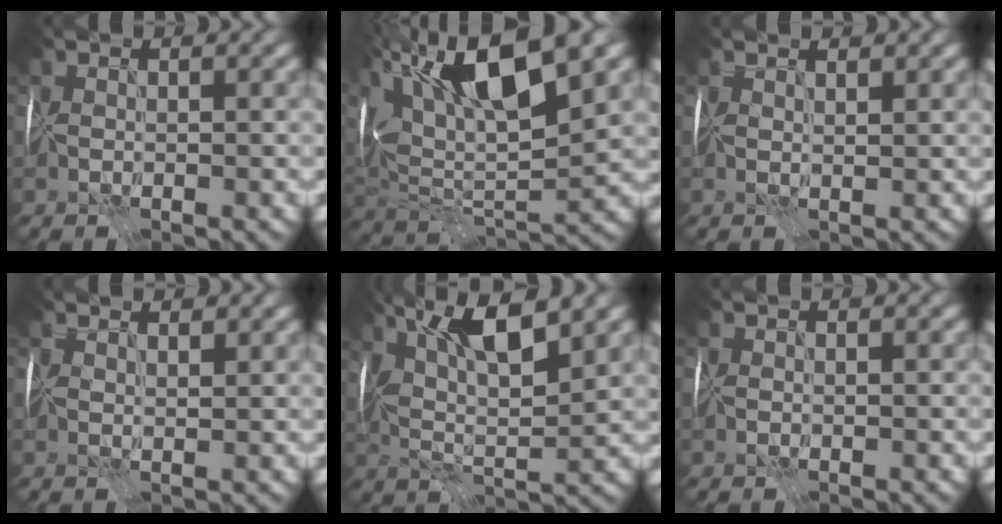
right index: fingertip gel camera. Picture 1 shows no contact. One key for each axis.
{"total": 15.3, "fx": 6.6, "fy": 6.1, "fz": 12.4, "tx": -0.236, "ty": 0.017, "tz": 0.115}
{"total": 1.7, "fx": 1.3, "fy": 0.4, "fz": 1.0, "tx": -0.017, "ty": 0.002, "tz": 0.018}
{"total": 2.0, "fx": 1.5, "fy": 0.6, "fz": 1.2, "tx": -0.020, "ty": 0.006, "tz": 0.018}
{"total": 9.1, "fx": 4.2, "fy": 2.9, "fz": 7.5, "tx": -0.138, "ty": 0.009, "tz": 0.073}
{"total": 0.0}